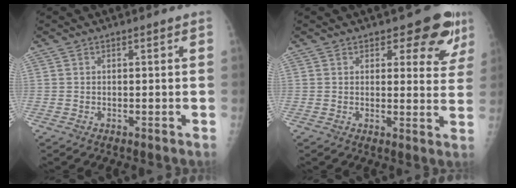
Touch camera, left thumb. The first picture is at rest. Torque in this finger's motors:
{"motor_torque": [0.10, 0.28, -0.13, -0.14, 0.07]}